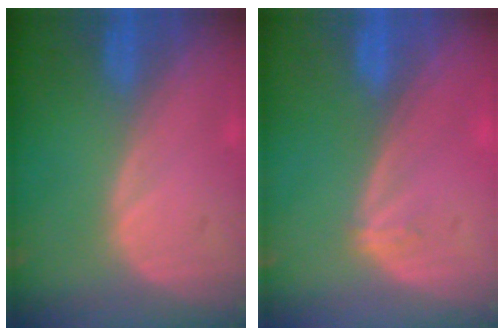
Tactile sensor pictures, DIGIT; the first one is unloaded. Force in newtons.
{"total": 0.9, "press": 0.6, "slide": 0.6}